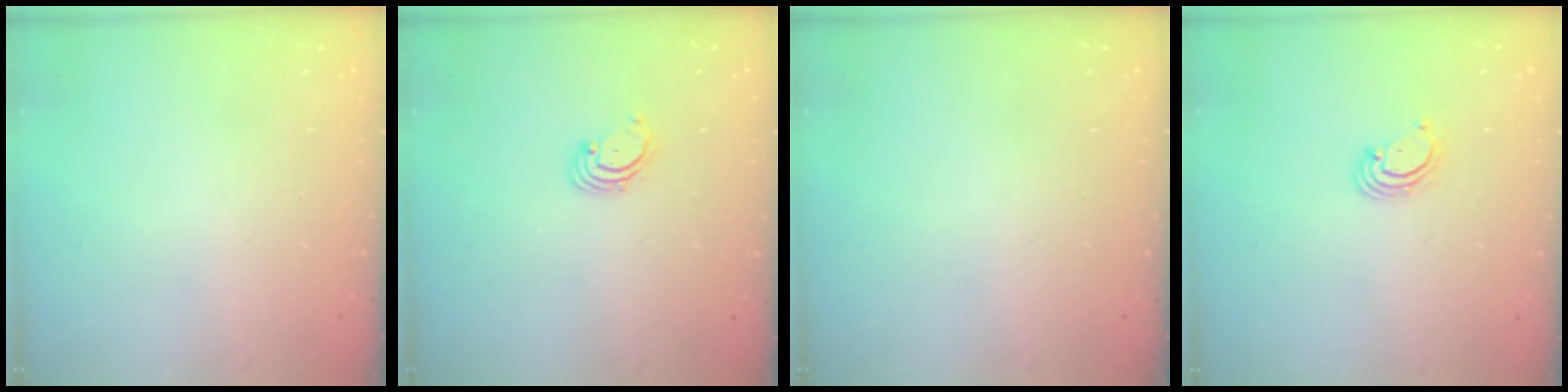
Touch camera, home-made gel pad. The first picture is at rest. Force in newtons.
{"total": 1.7, "press": 1.6, "slide": 0.2}
{"total": 0.0}
{"total": 2.6, "press": 2.6, "slide": 0.3}